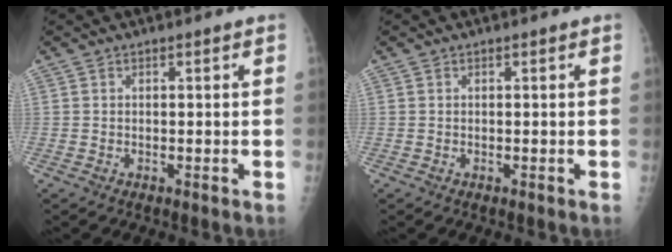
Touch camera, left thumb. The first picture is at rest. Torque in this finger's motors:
{"motor_torque": [-0.30, 0.30, -0.01, 0.01, 0.00]}